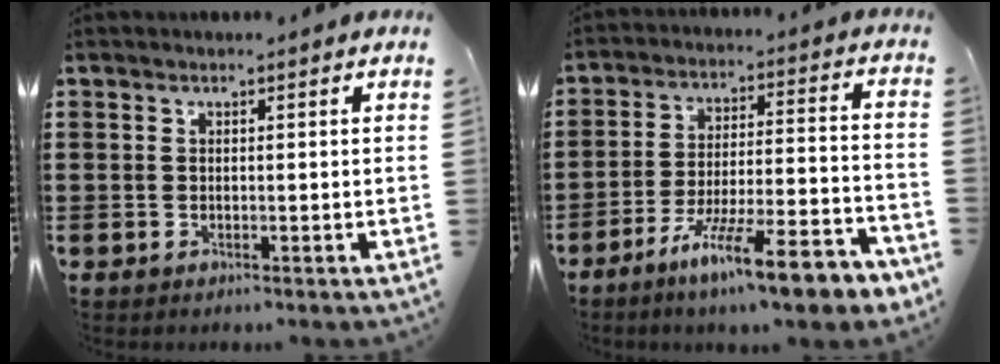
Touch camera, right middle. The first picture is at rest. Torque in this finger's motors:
{"motor_torque": [2.14, 0.00, 0.60, 0.21]}